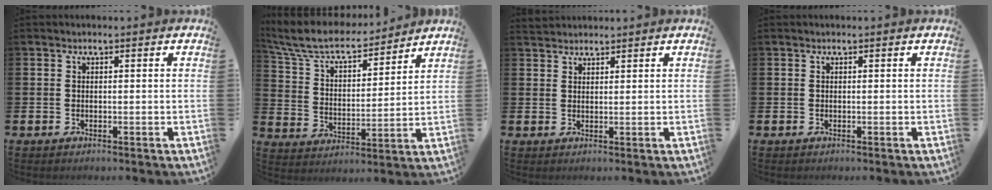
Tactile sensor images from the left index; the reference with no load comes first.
{"total": 9.0, "force": [7.9, 2.6, 3.3], "torque": [-0.108, -0.049, 0.140]}
{"total": 2.1, "force": [2.0, 0.7, 0.1], "torque": [0.002, -0.002, 0.036]}
{"total": 0.0}